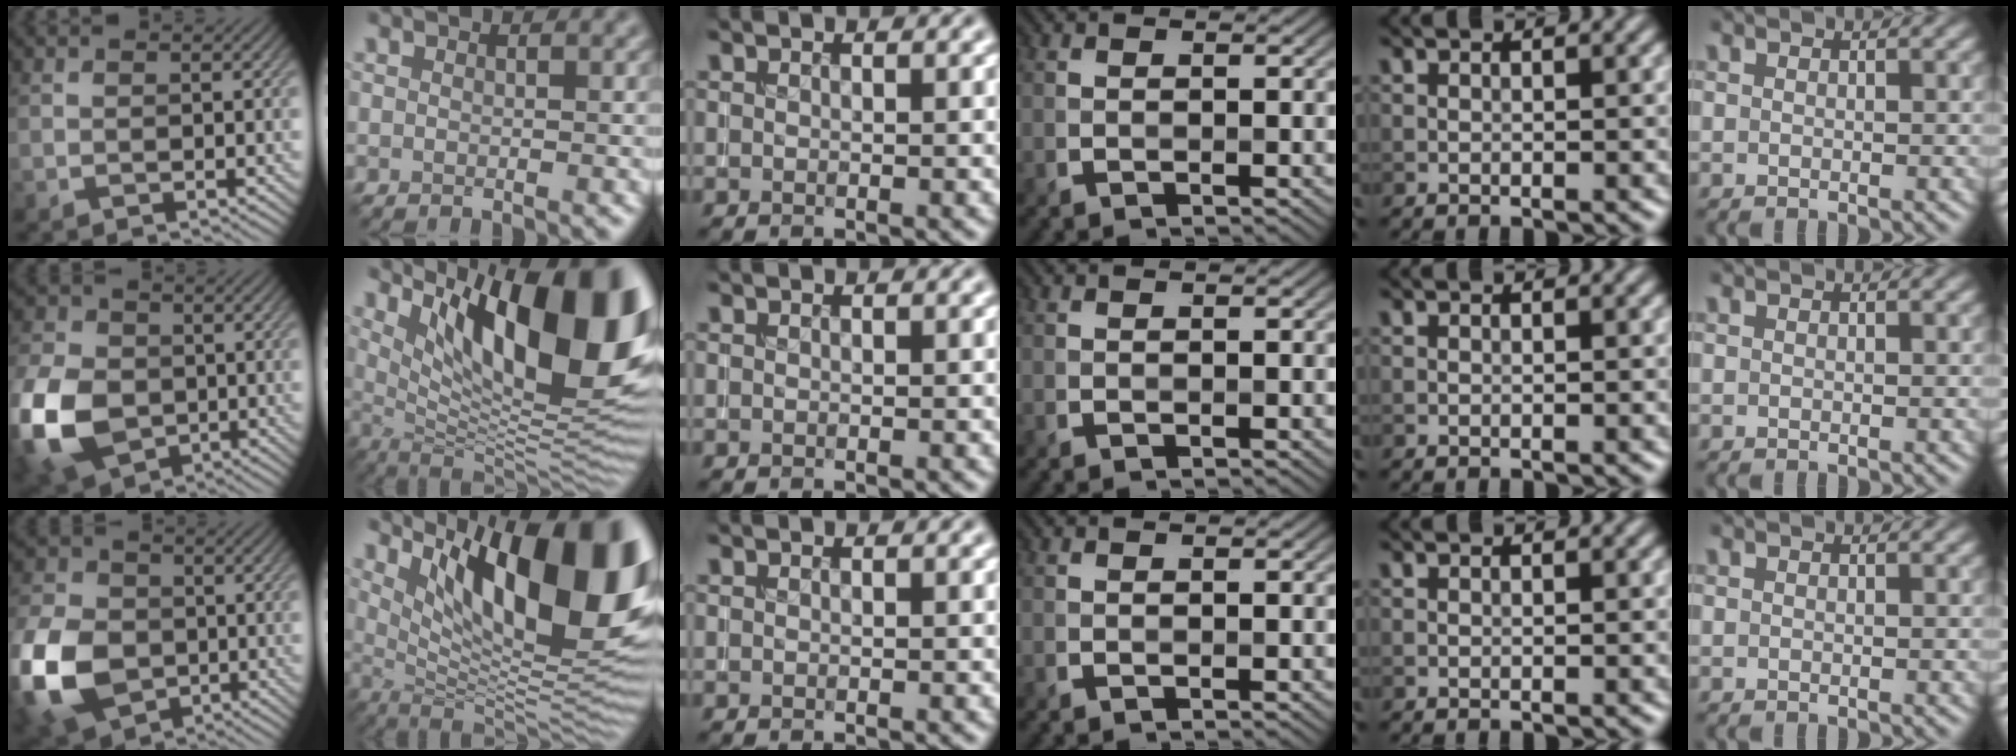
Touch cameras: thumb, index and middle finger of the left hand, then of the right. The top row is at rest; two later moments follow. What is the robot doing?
{"motion": "insert", "object": "coin"}